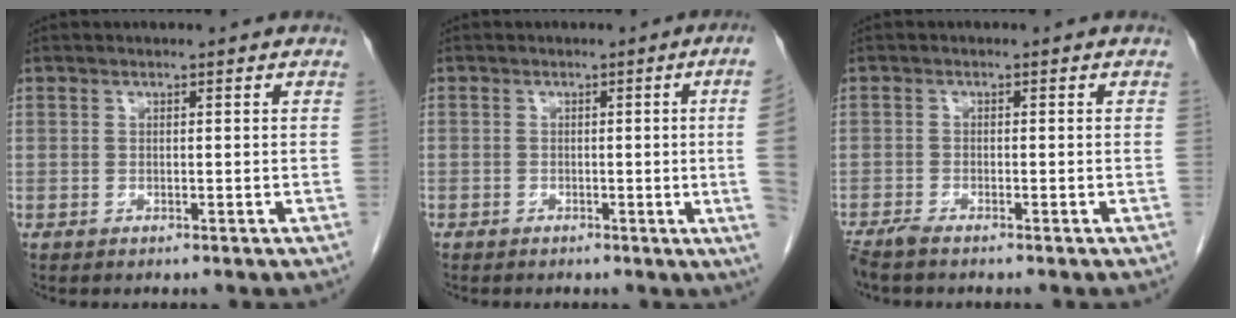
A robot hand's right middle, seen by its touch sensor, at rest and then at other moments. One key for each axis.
{"total": 6.4, "fx": -0.6, "fy": -2.1, "fz": 6.0, "tx": -0.054, "ty": -0.010, "tz": -0.010}
{"total": 2.4, "fx": -2.0, "fy": 0.1, "fz": 1.2, "tx": -0.029, "ty": -0.007, "tz": -0.039}